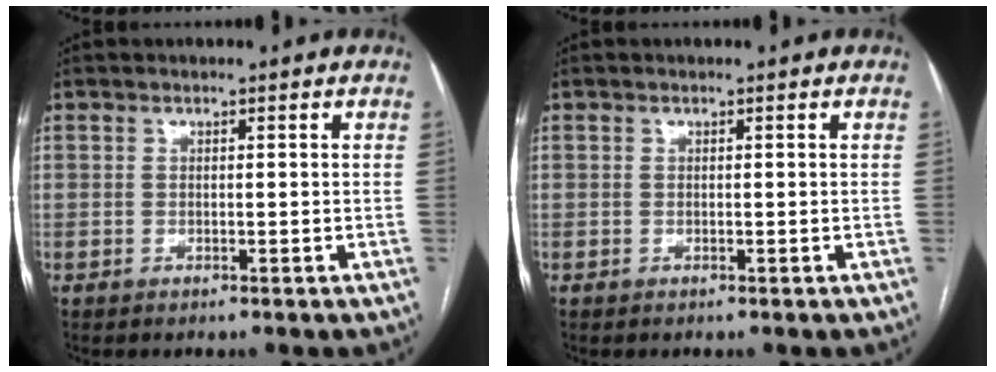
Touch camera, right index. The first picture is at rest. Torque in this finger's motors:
{"motor_torque": [0.02, -0.02, 0.00, 0.00]}